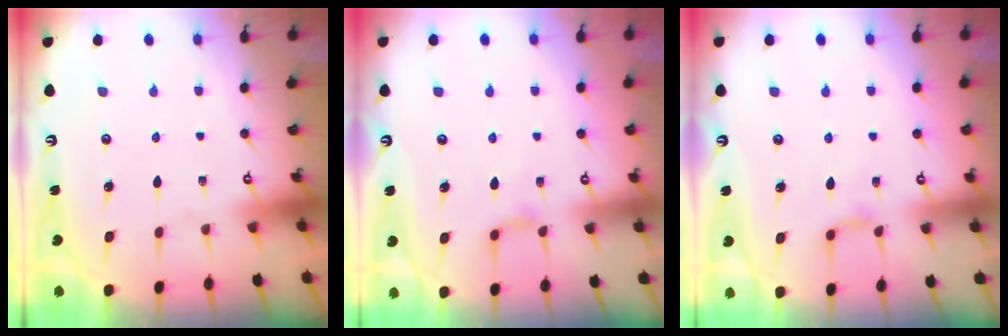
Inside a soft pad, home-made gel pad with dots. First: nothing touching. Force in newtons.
{"total": 4.0, "press": 3.9, "slide": 0.5}
{"total": 4.0, "press": 3.9, "slide": 0.5}